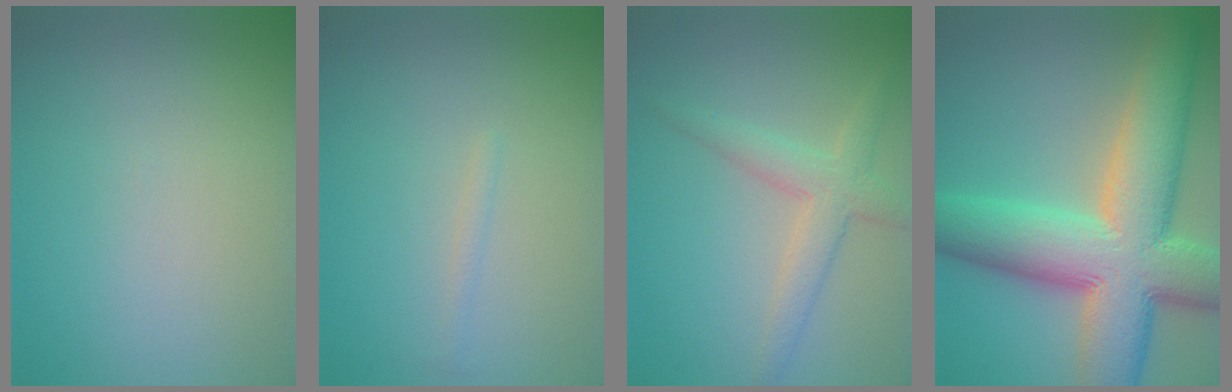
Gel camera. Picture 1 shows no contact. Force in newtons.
{"total": 0.6, "press": 0.6, "slide": 0.0}
{"total": 3.1, "press": 3.1, "slide": 0.2}
{"total": 13.6, "press": 13.5, "slide": 0.7}